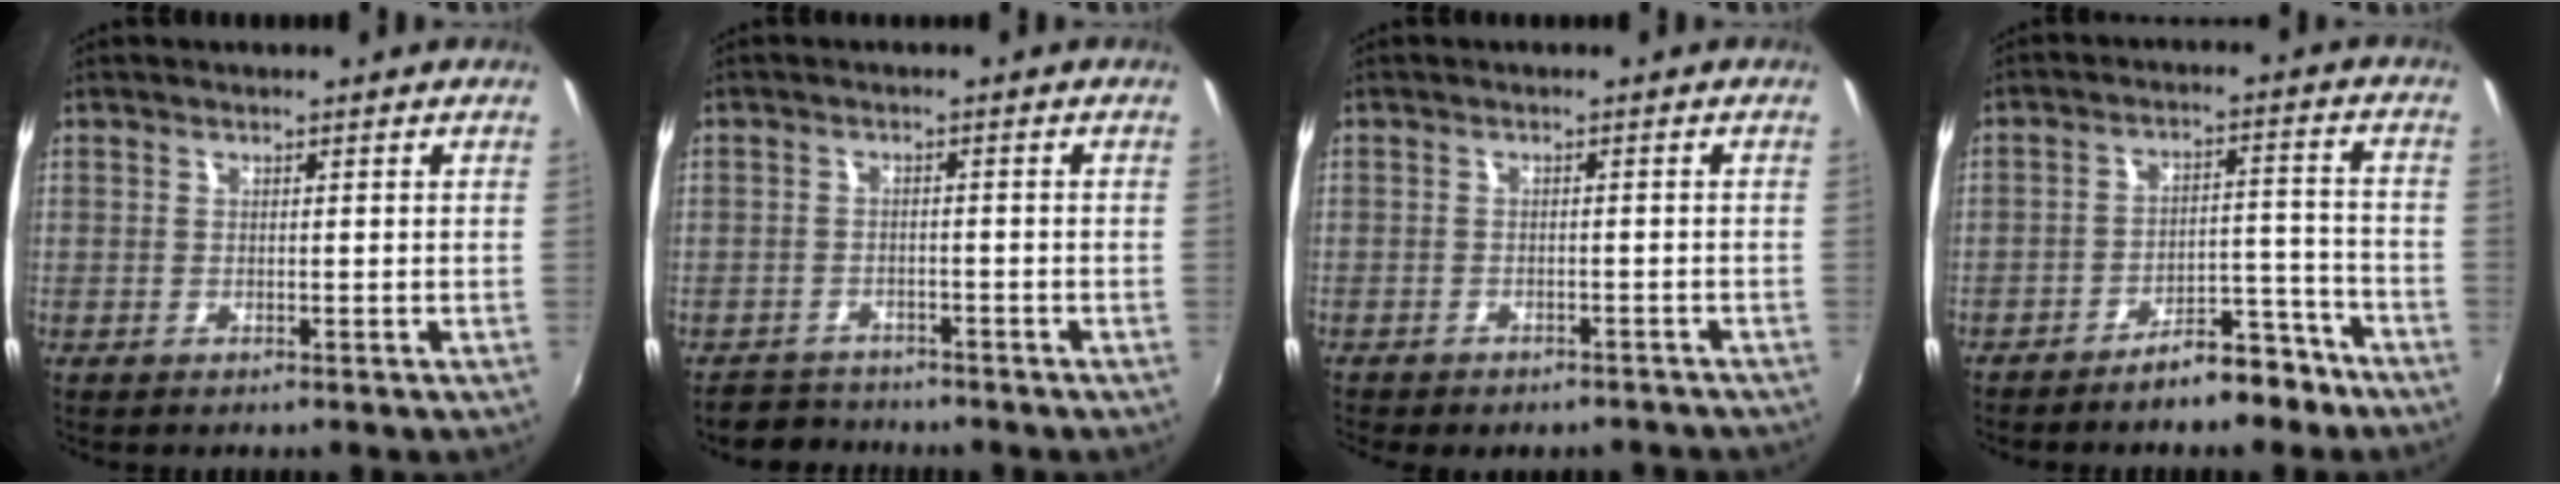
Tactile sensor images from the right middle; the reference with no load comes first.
{"total": 4.1, "force": [-3.6, 1.9, -0.2], "torque": [-0.011, 0.007, -0.065]}
{"total": 8.3, "force": [-7.2, 2.9, 2.9], "torque": [-0.069, -0.016, -0.090]}
{"total": 8.5, "force": [-7.0, 3.2, 3.8], "torque": [-0.055, 0.034, -0.088]}